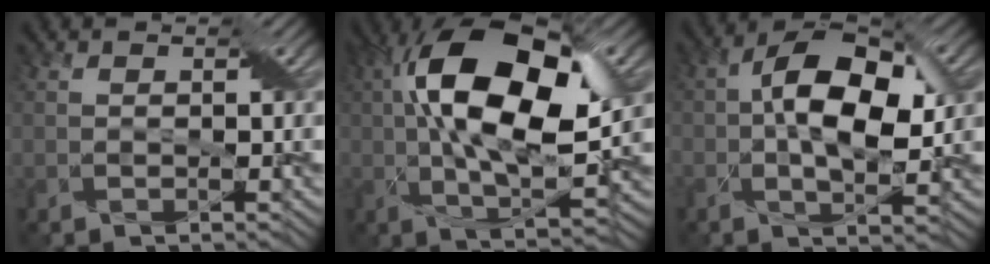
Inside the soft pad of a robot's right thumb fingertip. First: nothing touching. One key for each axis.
{"total": 16.5, "fx": 3.1, "fy": 7.6, "fz": 14.4, "tx": -0.255, "ty": 0.015, "tz": 0.035}
{"total": 10.9, "fx": 0.7, "fy": 5.9, "fz": 9.1, "tx": -0.172, "ty": 0.003, "tz": 0.008}